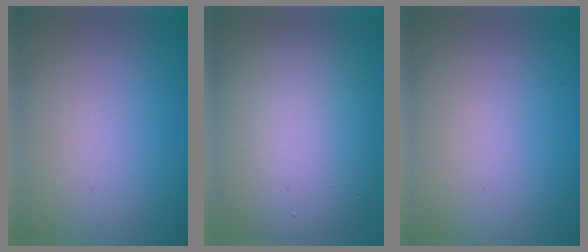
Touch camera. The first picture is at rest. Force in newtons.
{"total": 9.4, "press": 9.4, "slide": 0.5}
{"total": 0.0}